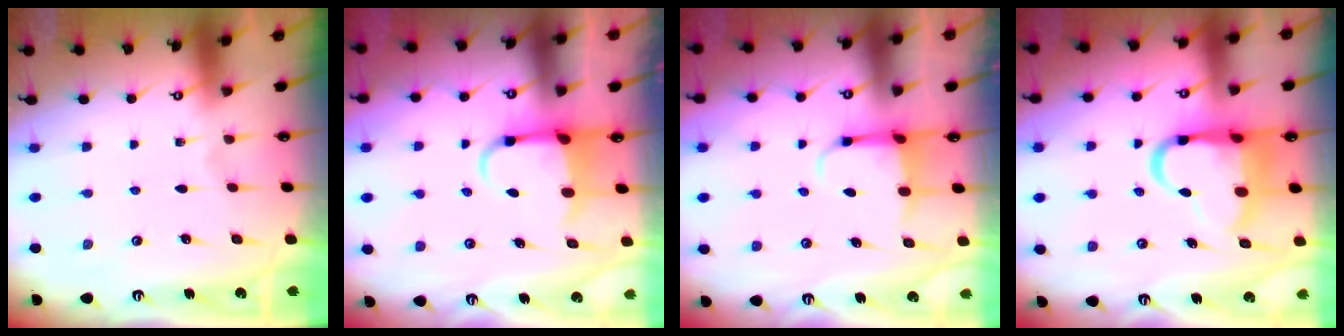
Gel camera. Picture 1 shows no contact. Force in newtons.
{"total": 4.4, "press": 4.3, "slide": 1.1}
{"total": 4.0, "press": 3.8, "slide": 1.1}
{"total": 12.7, "press": 12.5, "slide": 2.3}